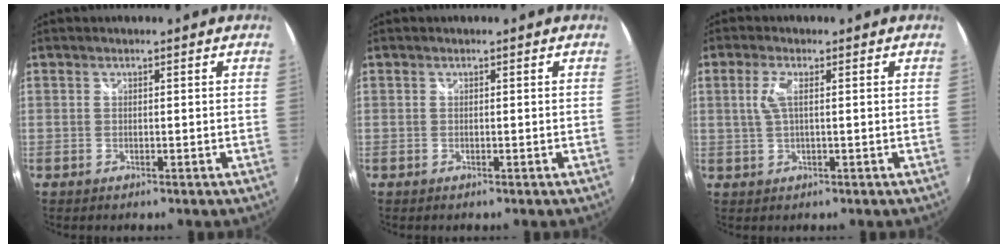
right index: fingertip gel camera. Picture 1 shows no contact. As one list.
[{"total": 0.0}, {"total": 3.3, "force": [0.6, 0.7, 3.2], "torque": [-0.067, 0.002, 0.014]}]